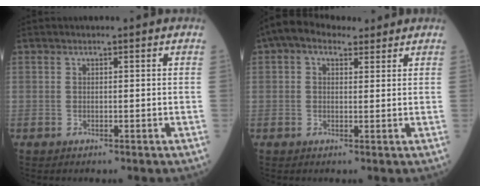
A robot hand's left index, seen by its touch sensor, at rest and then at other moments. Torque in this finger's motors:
{"motor_torque": [1.07, -1.06, 0.33, 0.11]}